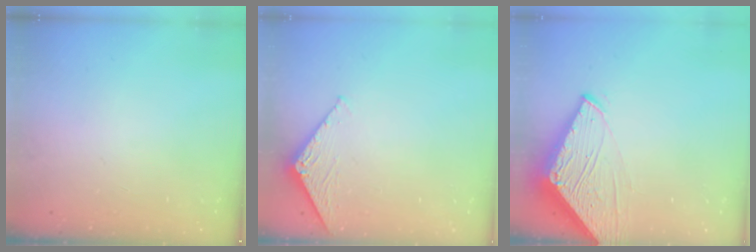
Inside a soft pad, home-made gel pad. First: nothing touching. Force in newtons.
{"total": 2.4, "press": 2.4, "slide": 0.2}
{"total": 5.9, "press": 5.9, "slide": 0.7}